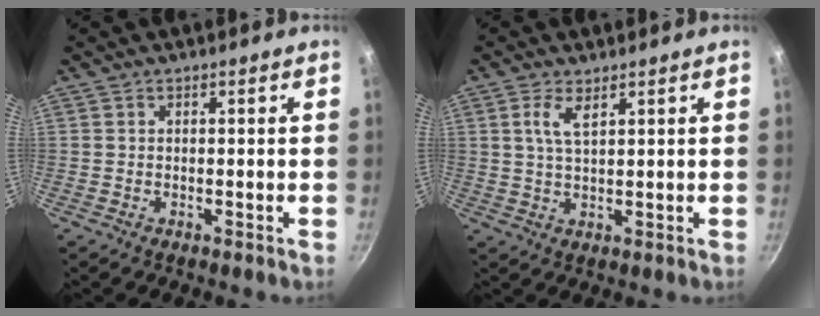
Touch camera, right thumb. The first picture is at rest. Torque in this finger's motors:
{"motor_torque": [-0.04, 0.05, -0.27, 0.29, 0.10]}